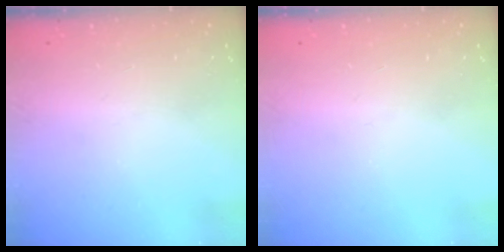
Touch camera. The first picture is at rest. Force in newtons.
{"total": 0.0}